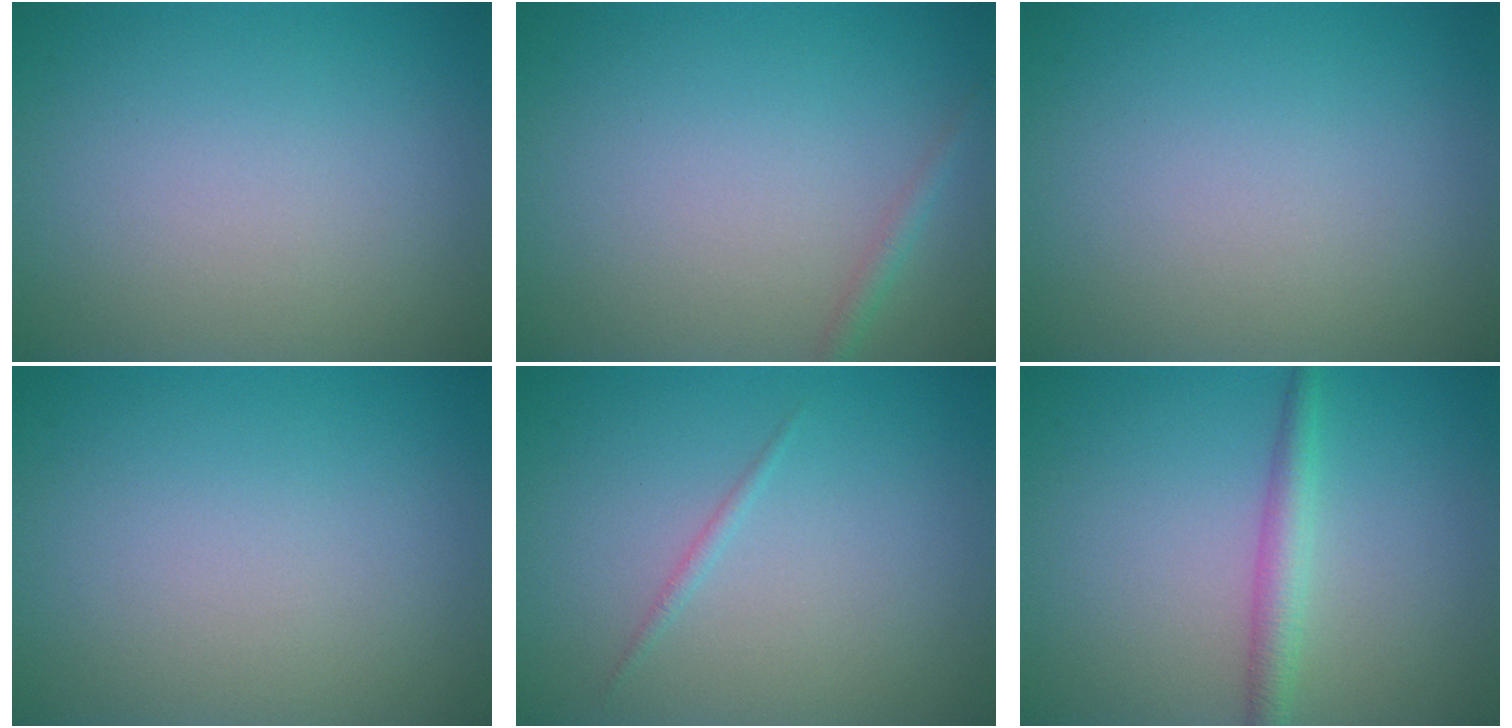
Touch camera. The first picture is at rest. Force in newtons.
{"total": 1.1, "press": 1.1, "slide": 0.1}
{"total": 0.0}
{"total": 0.0}
{"total": 0.6, "press": 0.6, "slide": 0.0}
{"total": 2.3, "press": 2.3, "slide": 0.1}